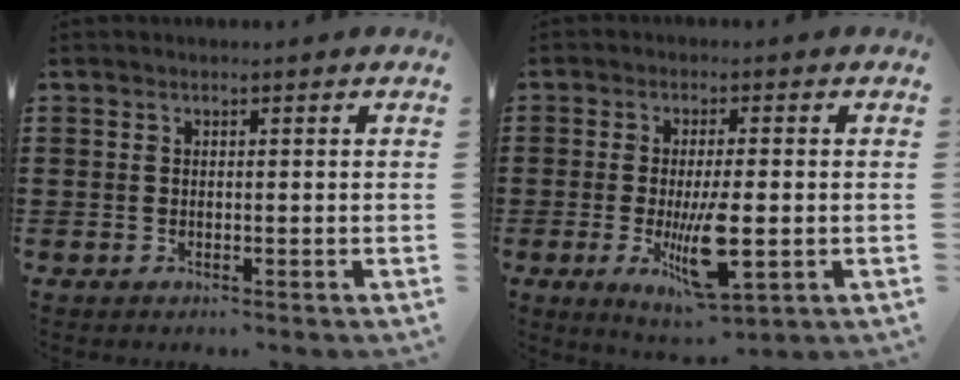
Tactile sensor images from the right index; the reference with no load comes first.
{"total": 9.0, "force": [-2.0, 2.5, 8.5], "torque": [-0.171, -0.018, -0.033]}